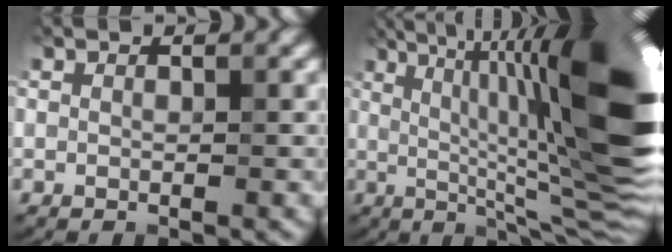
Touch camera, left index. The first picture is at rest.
{"total": 15.7, "force": [1.9, 3.1, 15.3], "torque": [-0.213, 0.018, 0.037]}